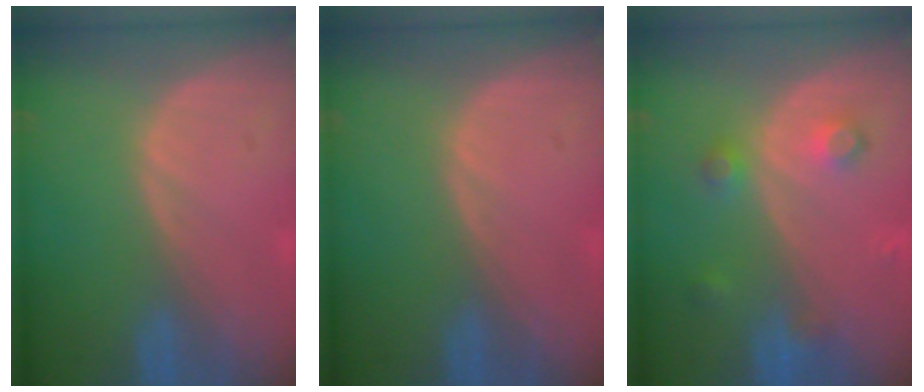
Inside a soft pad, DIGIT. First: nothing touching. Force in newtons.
{"total": 0.0}
{"total": 3.8, "press": 3.4, "slide": 1.7}